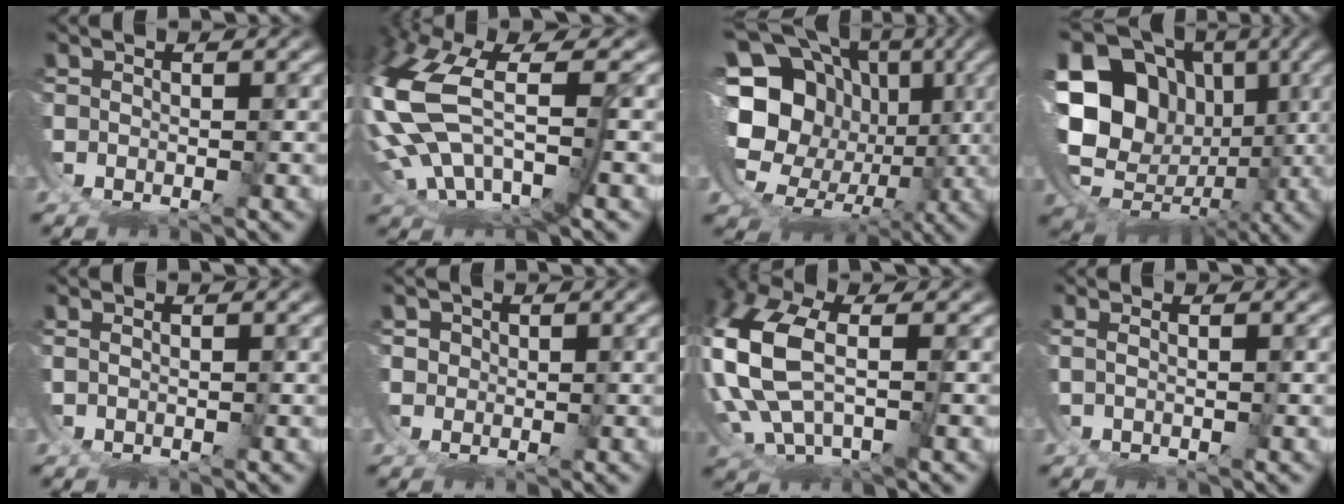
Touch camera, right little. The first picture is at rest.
{"total": 8.6, "force": [0.3, 4.4, 7.4], "torque": [-0.183, -0.017, 0.021]}
{"total": 21.6, "force": [0.5, 17.9, 12.1], "torque": [-0.247, -0.038, 0.005]}
{"total": 20.2, "force": [-1.2, 16.4, 11.7], "torque": [-0.252, -0.058, -0.006]}
{"total": 1.4, "force": [0.4, -1.3, 0.0], "torque": [0.009, 0.004, 0.009]}
{"total": 1.5, "force": [0.8, 1.1, 0.6], "torque": [-0.021, -0.003, 0.016]}
{"total": 7.8, "force": [0.6, 4.6, 6.3], "torque": [-0.170, -0.019, 0.024]}
{"total": 2.1, "force": [0.4, -2.0, 0.5], "torque": [-0.001, 0.005, 0.013]}